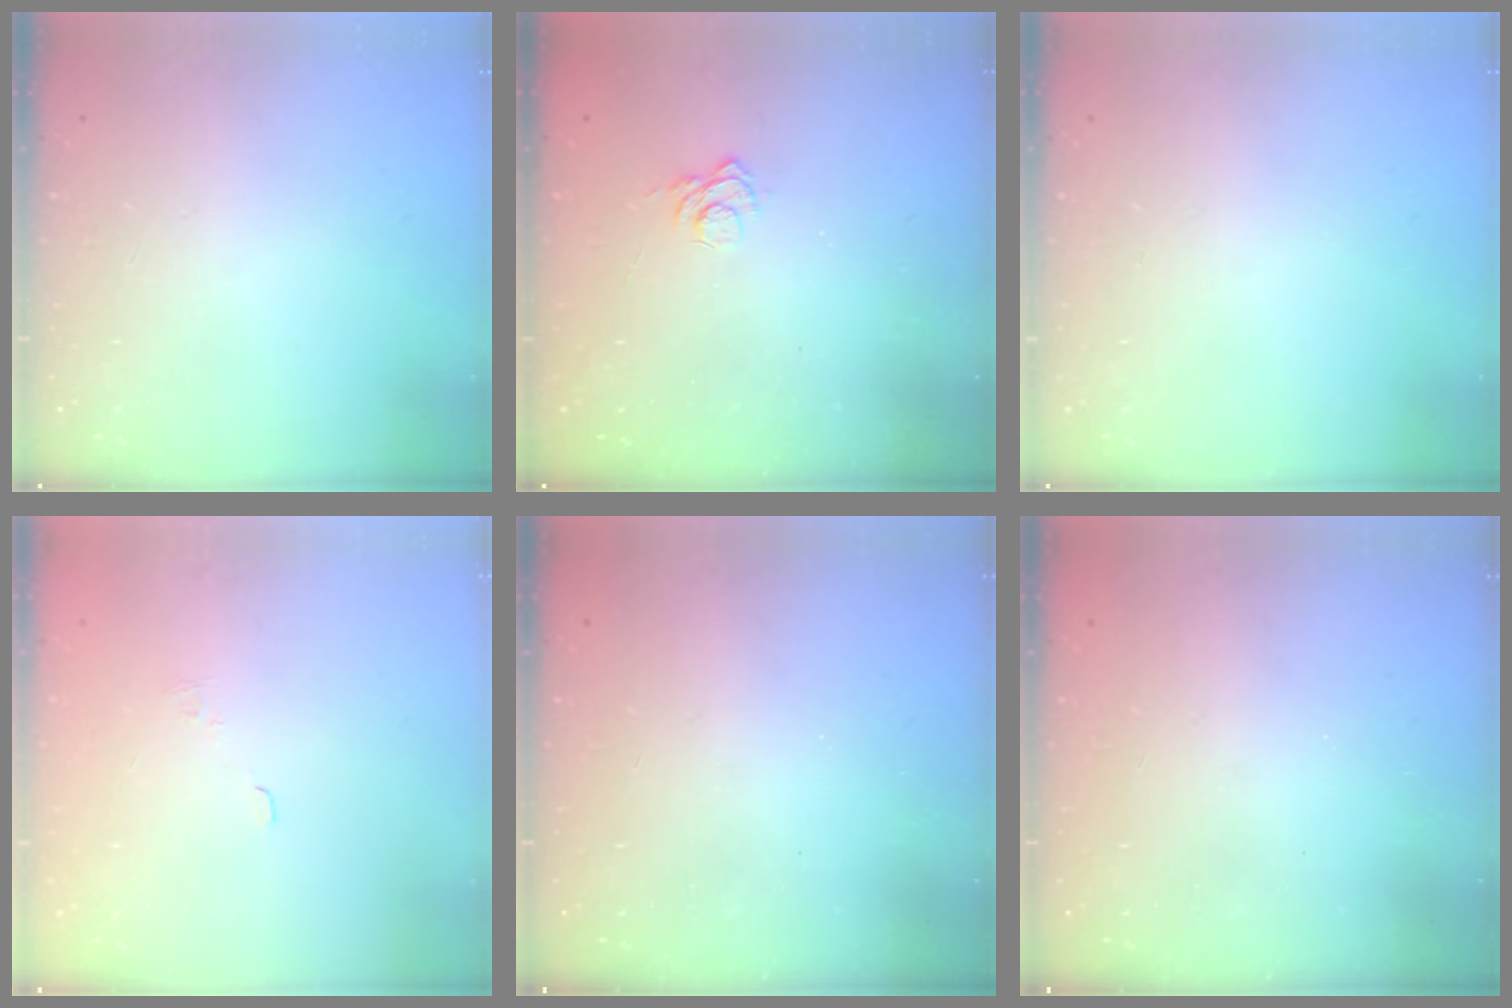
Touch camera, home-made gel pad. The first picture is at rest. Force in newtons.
{"total": 2.8, "press": 2.4, "slide": 1.4}
{"total": 0.0}
{"total": 1.8, "press": 1.3, "slide": 1.2}
{"total": 2.6, "press": 2.4, "slide": 0.8}
{"total": 2.6, "press": 2.4, "slide": 0.8}